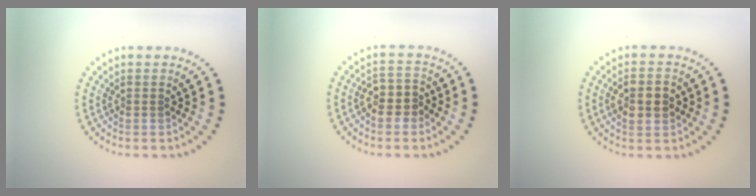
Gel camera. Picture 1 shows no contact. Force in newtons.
{"total": 2.6, "press": 2.4, "slide": 1.0}
{"total": 2.9, "press": 2.9, "slide": 0.1}